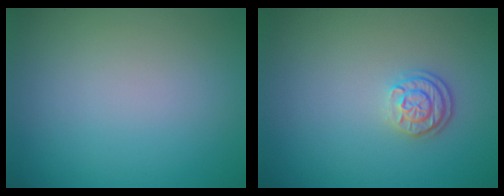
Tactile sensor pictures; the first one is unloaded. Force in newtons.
{"total": 2.3, "press": 2.0, "slide": 1.3}